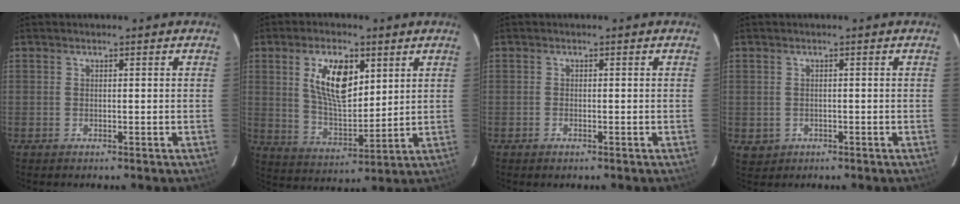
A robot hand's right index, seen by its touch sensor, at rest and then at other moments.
{"total": 12.4, "force": [4.8, 5.9, 9.8], "torque": [-0.172, 0.008, 0.096]}
{"total": 0.8, "force": [-0.6, 0.4, 0.3], "torque": [-0.005, -0.002, -0.011]}
{"total": 2.6, "force": [-0.6, 2.5, 0.5], "torque": [-0.013, -0.002, -0.001]}